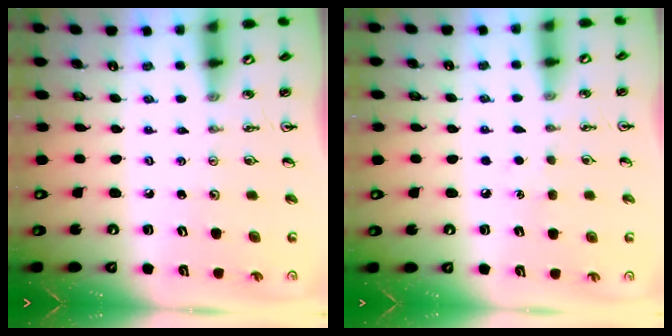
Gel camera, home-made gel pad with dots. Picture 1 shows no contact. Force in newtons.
{"total": 4.0, "press": 4.0, "slide": 0.5}